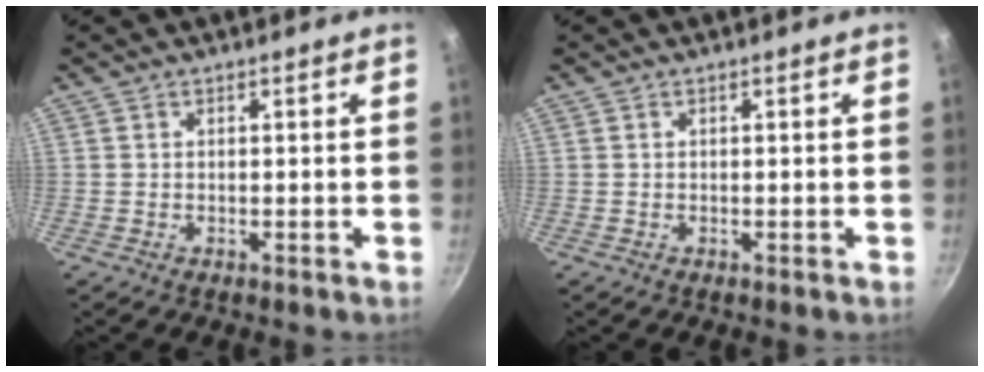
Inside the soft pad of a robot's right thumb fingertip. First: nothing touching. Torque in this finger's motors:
{"motor_torque": [0.00, 0.00, -0.22, -0.01, 0.03]}